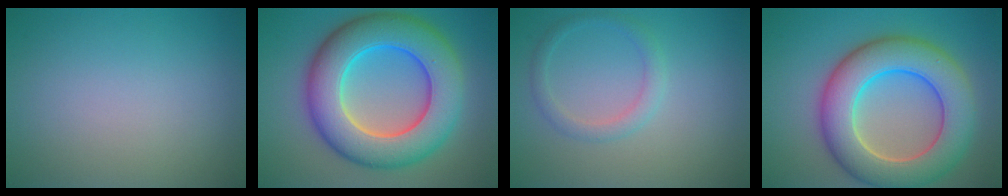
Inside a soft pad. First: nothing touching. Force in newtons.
{"total": 11.8, "press": 11.8, "slide": 0.3}
{"total": 1.9, "press": 1.9, "slide": 0.1}
{"total": 10.2, "press": 10.1, "slide": 0.6}